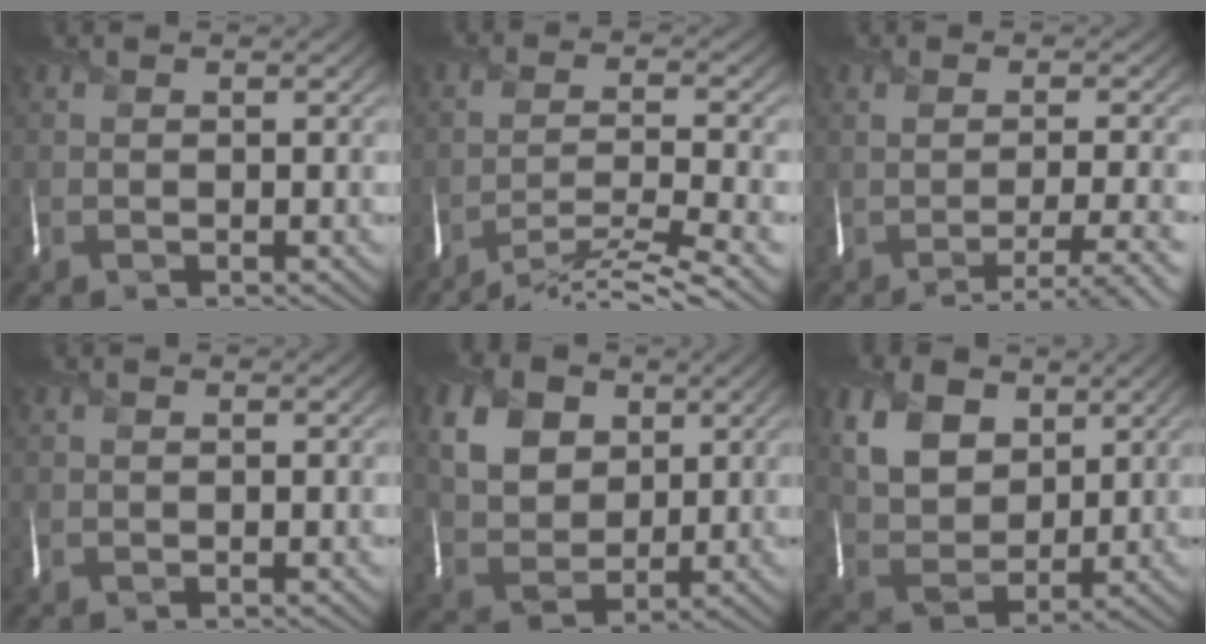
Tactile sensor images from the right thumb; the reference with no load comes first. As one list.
[{"total": 7.9, "force": [-6.1, 0.7, 5.0], "torque": [-0.080, 0.013, -0.105]}, {"total": 5.3, "force": [-2.0, 1.0, 4.8], "torque": [-0.067, -0.001, -0.034]}, {"total": 0.0}, {"total": 10.1, "force": [4.4, 7.1, 5.7], "torque": [-0.171, 0.006, 0.090]}, {"total": 10.0, "force": [4.6, 6.4, 6.1], "torque": [-0.167, 0.008, 0.077]}]